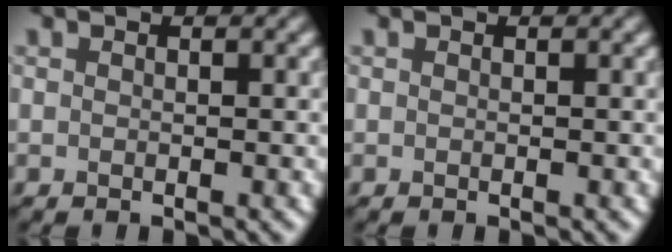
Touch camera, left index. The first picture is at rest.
{"total": 0.0}